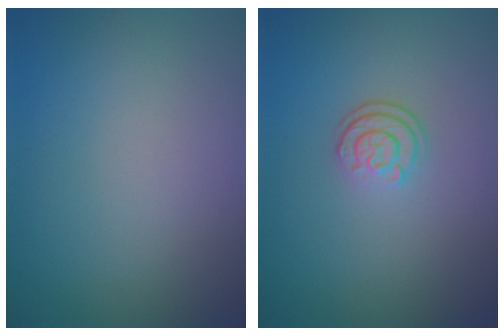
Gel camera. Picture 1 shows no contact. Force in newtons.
{"total": 2.2, "press": 1.8, "slide": 1.3}